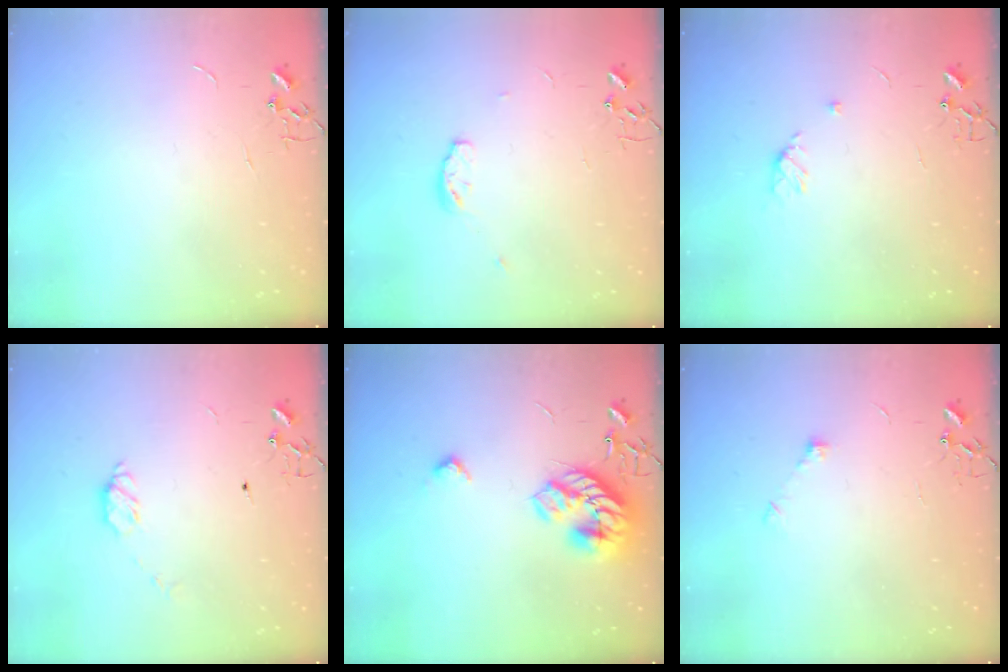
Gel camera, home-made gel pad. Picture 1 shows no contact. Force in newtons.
{"total": 5.9, "press": 5.8, "slide": 1.1}
{"total": 6.1, "press": 6.1, "slide": 0.6}
{"total": 5.6, "press": 5.6, "slide": 0.4}
{"total": 17.8, "press": 17.8, "slide": 0.7}
{"total": 5.2, "press": 5.1, "slide": 1.1}